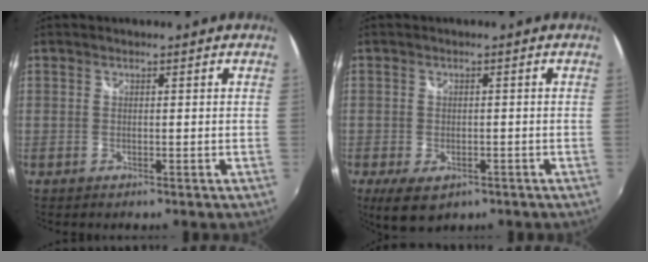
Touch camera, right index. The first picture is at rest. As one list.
[{"total": 6.3, "force": [-3.3, 3.6, 3.9], "torque": [-0.087, -0.024, -0.053]}]